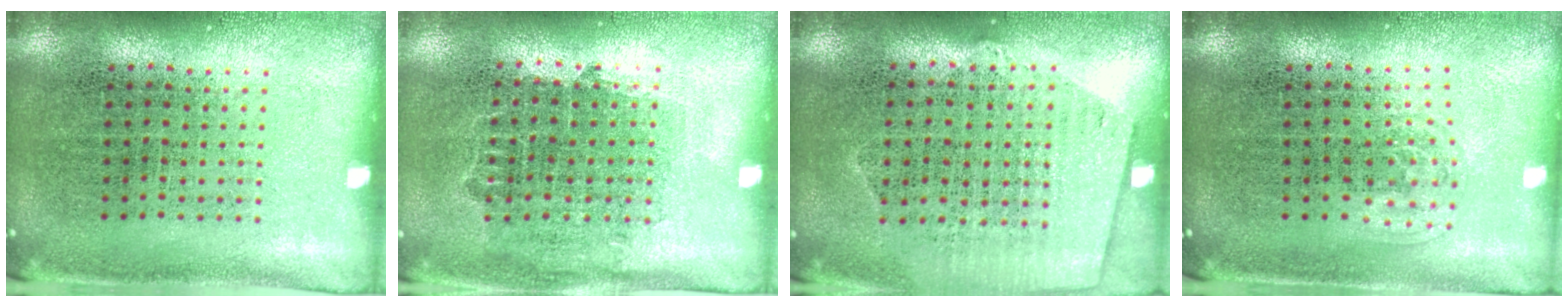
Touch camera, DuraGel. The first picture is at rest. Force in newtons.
{"total": 0.8, "press": 0.7, "slide": 0.4}
{"total": 0.9, "press": 0.7, "slide": 0.7}
{"total": 0.9, "press": 0.7, "slide": 0.6}